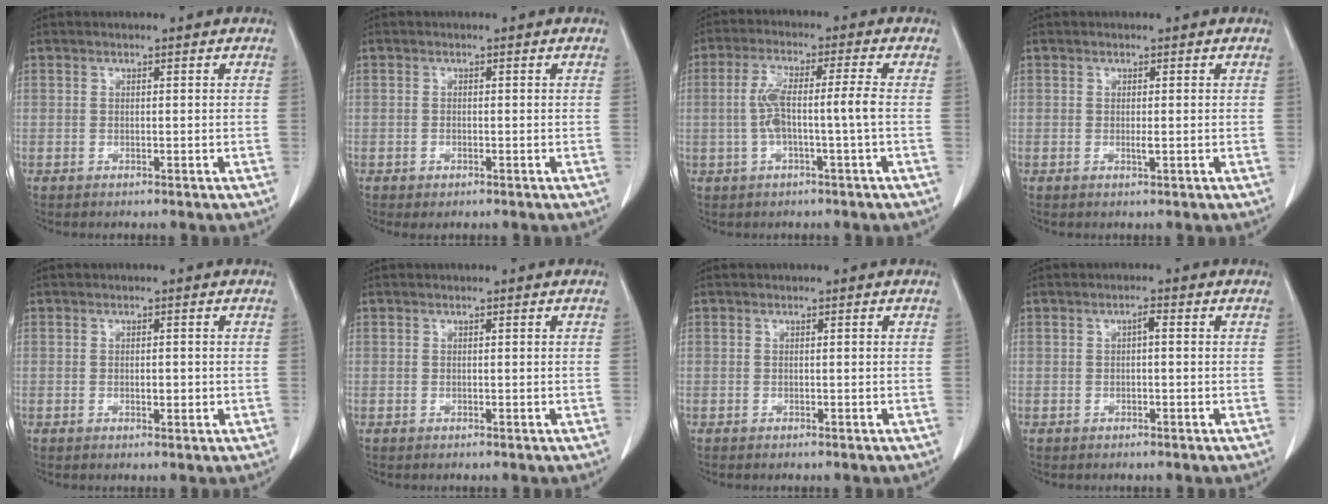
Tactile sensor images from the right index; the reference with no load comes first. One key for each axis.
{"total": 0.8, "fx": -0.4, "fy": 0.4, "fz": 0.6, "tx": -0.011, "ty": -0.001, "tz": -0.003}
{"total": 6.4, "fx": -0.9, "fy": 0.1, "fz": 6.3, "tx": -0.132, "ty": 0.019, "tz": -0.014}
{"total": 0.8, "fx": -0.1, "fy": 0.1, "fz": 0.8, "tx": -0.015, "ty": -0.003, "tz": -0.002}
{"total": 1.4, "fx": -0.2, "fy": 0.6, "fz": 1.2, "tx": -0.022, "ty": 0.000, "tz": -0.003}
{"total": 0.0}
{"total": 0.5, "fx": -0.4, "fy": 0.0, "fz": 0.3, "tx": -0.009, "ty": 0.000, "tz": -0.007}
{"total": 1.1, "fx": 0.0, "fy": 0.2, "fz": 1.1, "tx": -0.018, "ty": 0.004, "tz": 0.000}